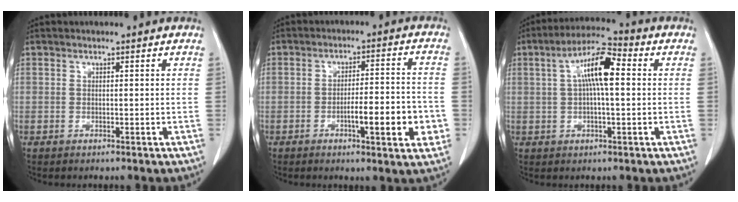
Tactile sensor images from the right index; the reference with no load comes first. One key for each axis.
{"total": 9.6, "fx": -3.1, "fy": 1.6, "fz": 8.9, "tx": -0.127, "ty": 0.006, "tz": -0.044}
{"total": 9.1, "fx": 1.5, "fy": 2.0, "fz": 8.7, "tx": -0.163, "ty": 0.026, "tz": 0.020}